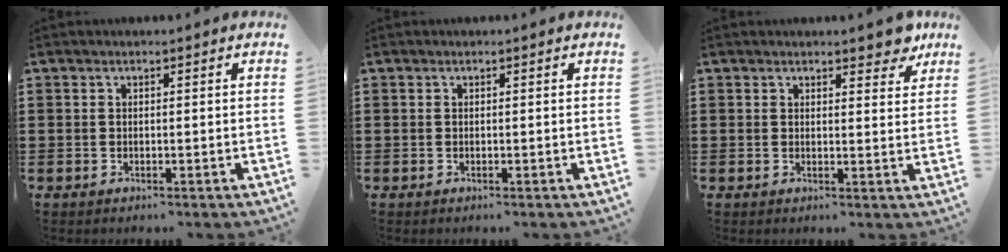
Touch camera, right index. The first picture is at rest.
{"total": 0.0}
{"total": 3.6, "force": [3.0, 1.3, 1.5], "torque": [-0.013, -0.006, 0.051]}